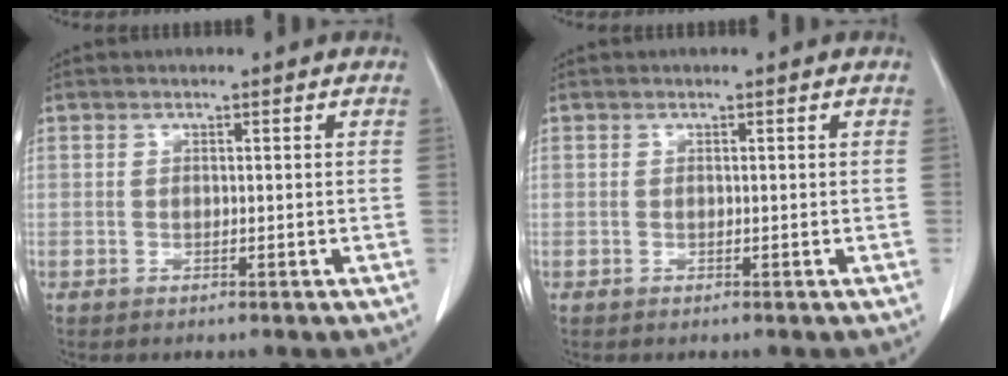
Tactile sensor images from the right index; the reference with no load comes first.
{"total": 0.0}